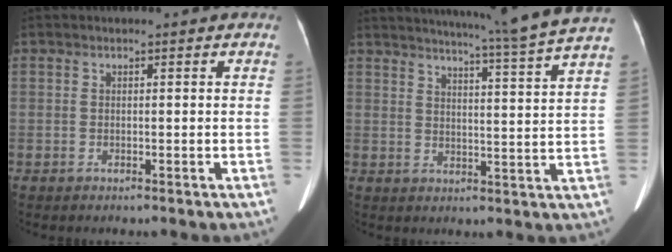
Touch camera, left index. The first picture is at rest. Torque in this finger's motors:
{"motor_torque": [0.85, -1.29, 0.12, 0.08]}